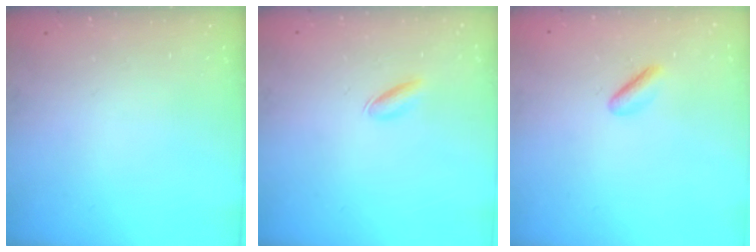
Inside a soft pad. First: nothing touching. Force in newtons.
{"total": 2.6, "press": 2.5, "slide": 0.6}
{"total": 1.8, "press": 1.5, "slide": 0.9}